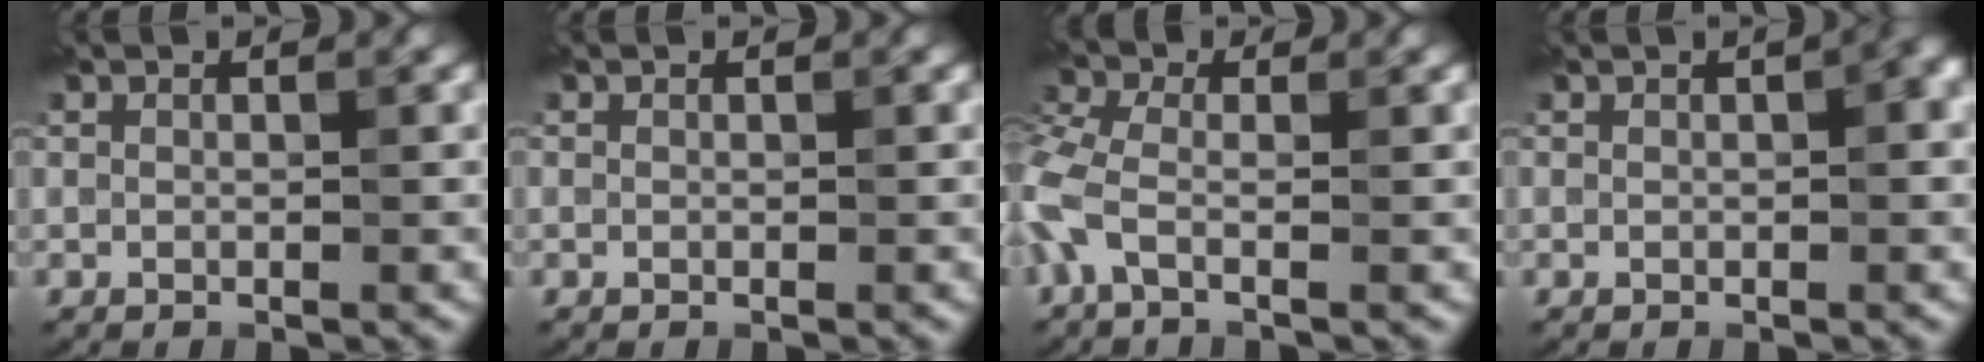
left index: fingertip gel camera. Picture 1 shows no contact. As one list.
[{"total": 0.0}, {"total": 4.6, "force": [-1.2, 2.0, 4.0], "torque": [-0.102, 0.003, -0.045]}, {"total": 1.9, "force": [0.2, 0.3, 1.9], "torque": [-0.025, 0.004, 0.003]}]